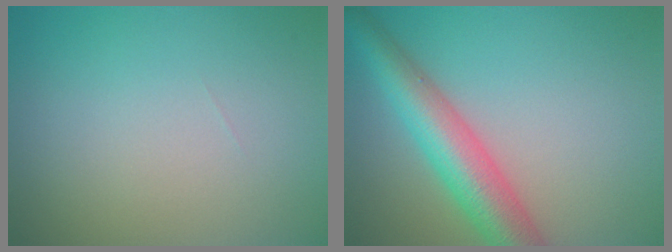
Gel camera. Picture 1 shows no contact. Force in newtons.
{"total": 6.3, "press": 6.3, "slide": 0.2}